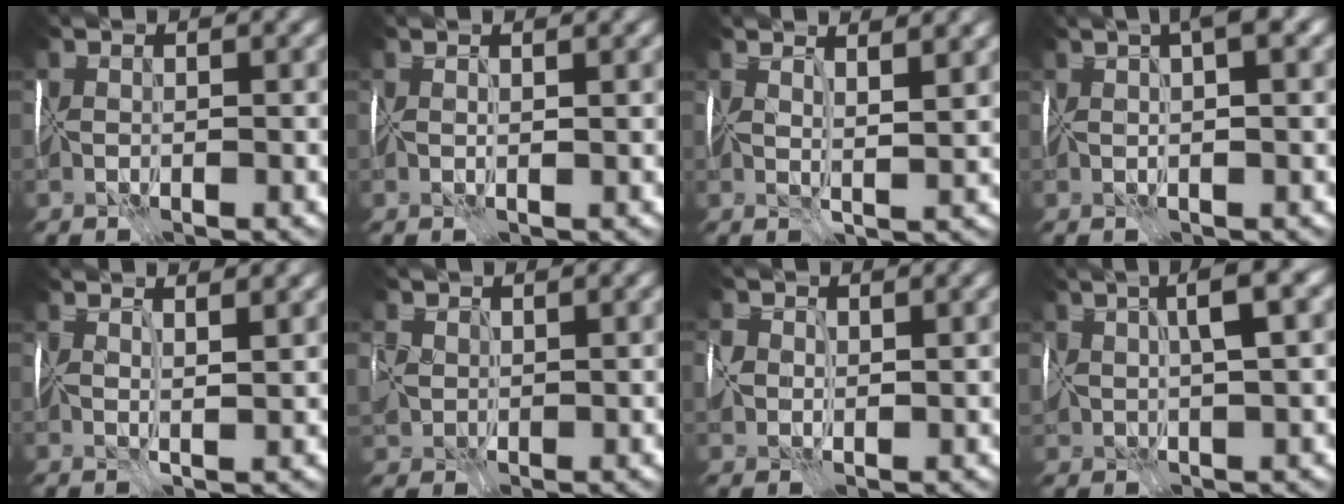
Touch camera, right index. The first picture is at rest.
{"total": 1.7, "force": [1.6, 0.0, 0.6], "torque": [0.001, 0.006, 0.028]}
{"total": 4.6, "force": [3.7, 0.8, 2.5], "torque": [-0.016, 0.009, 0.061]}
{"total": 4.1, "force": [2.8, 0.6, 2.9], "torque": [-0.029, 0.021, 0.044]}
{"total": 3.7, "force": [3.1, 0.6, 1.9], "torque": [-0.013, 0.009, 0.052]}
{"total": 3.8, "force": [2.7, 2.5, 0.9], "torque": [-0.045, 0.018, 0.052]}
{"total": 2.2, "force": [1.5, 1.5, 0.4], "torque": [-0.011, 0.006, 0.030]}
{"total": 5.5, "force": [3.1, 1.2, 4.4], "torque": [-0.078, 0.018, 0.057]}